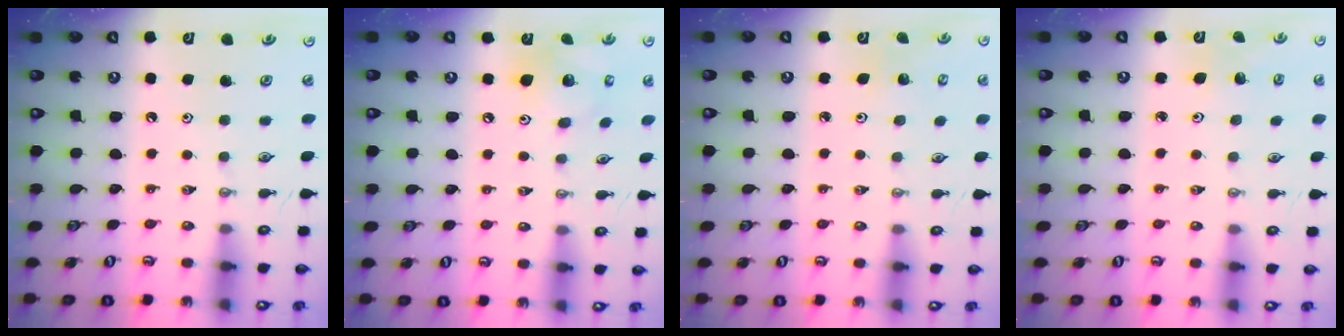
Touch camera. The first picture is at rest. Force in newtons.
{"total": 15.3, "press": 15.0, "slide": 3.3}
{"total": 2.7, "press": 2.7, "slide": 0.5}
{"total": 2.8, "press": 2.7, "slide": 1.0}